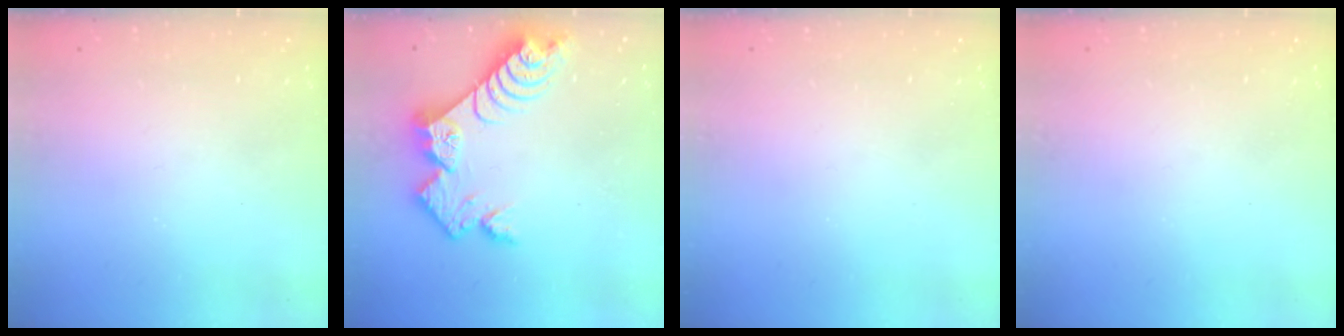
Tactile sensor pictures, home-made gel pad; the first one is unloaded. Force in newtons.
{"total": 11.4, "press": 11.4, "slide": 0.8}
{"total": 0.0}
{"total": 0.0}